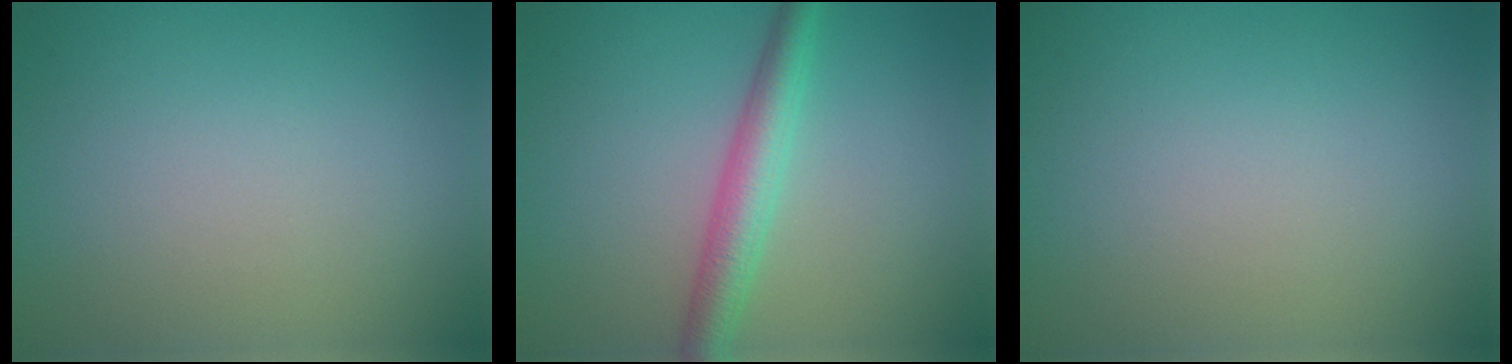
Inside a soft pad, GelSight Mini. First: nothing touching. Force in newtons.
{"total": 3.6, "press": 3.6, "slide": 0.1}
{"total": 0.0}